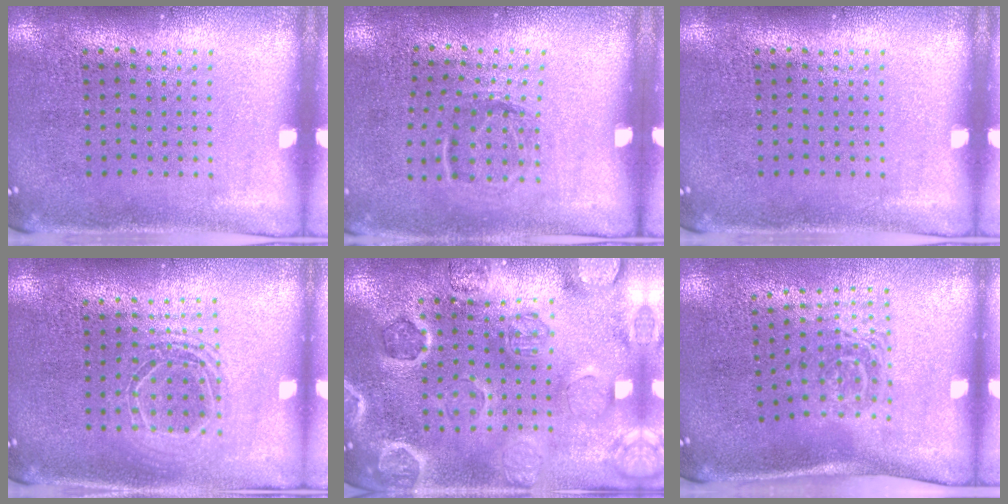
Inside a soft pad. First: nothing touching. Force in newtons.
{"total": 1.2, "press": 0.8, "slide": 0.8}
{"total": 0.0}
{"total": 1.7, "press": 1.4, "slide": 0.9}
{"total": 2.4, "press": 2.4, "slide": 0.2}
{"total": 1.7, "press": 1.1, "slide": 1.3}